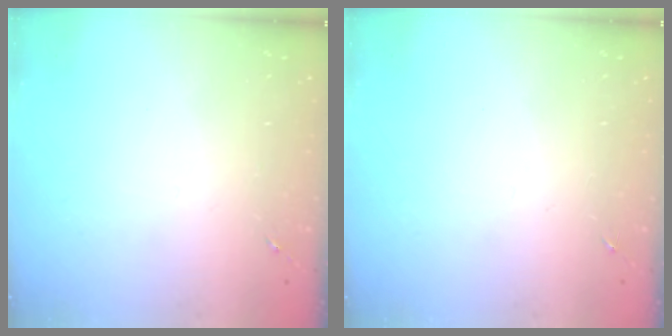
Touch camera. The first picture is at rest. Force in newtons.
{"total": 0.0}